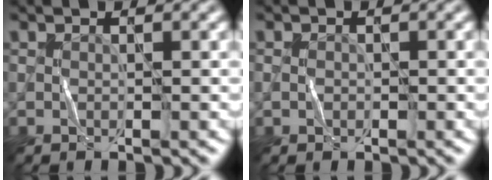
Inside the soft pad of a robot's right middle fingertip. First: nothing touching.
{"total": 0.8, "force": [-0.1, 0.7, 0.4], "torque": [-0.006, -0.001, -0.003]}